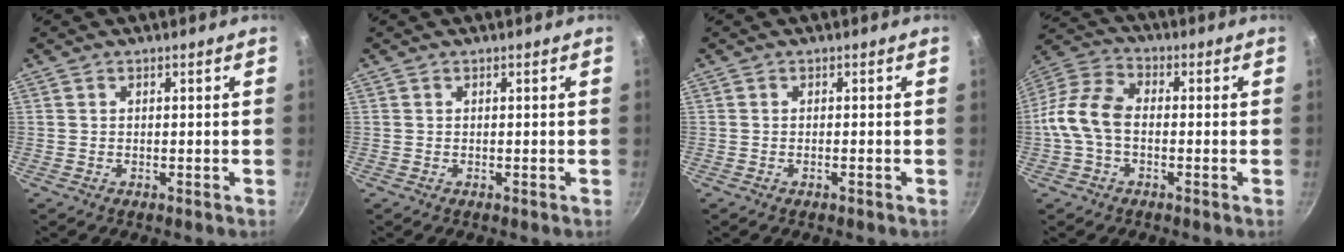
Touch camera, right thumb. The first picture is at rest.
{"total": 0.0}
{"total": 0.6, "force": [-0.4, 0.1, 0.5], "torque": [-0.014, 0.005, -0.010]}
{"total": 10.1, "force": [-1.4, 6.5, 7.6], "torque": [-0.145, 0.034, -0.046]}